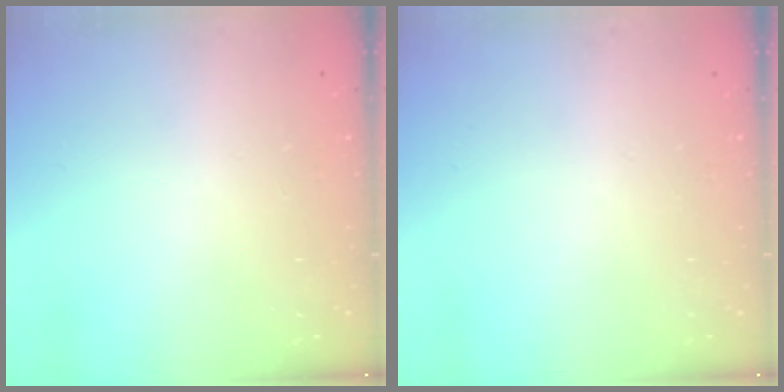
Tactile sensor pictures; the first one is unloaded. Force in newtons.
{"total": 0.0}